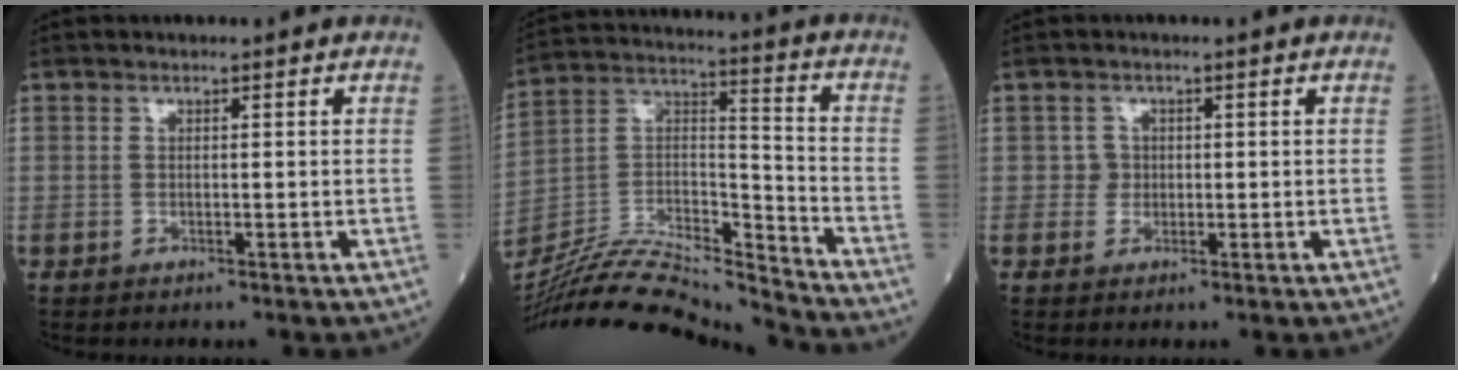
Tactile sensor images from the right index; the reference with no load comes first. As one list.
[{"total": 21.7, "force": [-20.9, 0.6, 6.0], "torque": [-0.131, 0.019, -0.361]}, {"total": 1.1, "force": [0.0, 1.1, 0.1], "torque": [0.003, 0.004, -0.002]}]